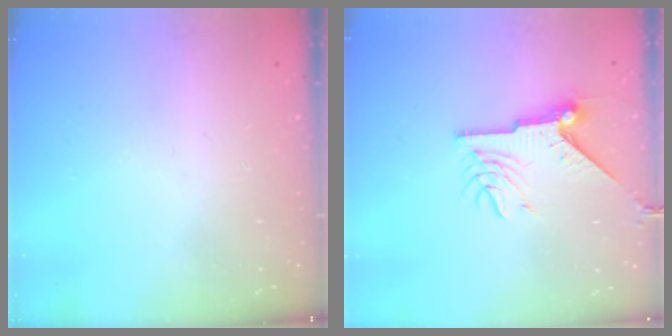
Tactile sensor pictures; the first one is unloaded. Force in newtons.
{"total": 9.2, "press": 9.2, "slide": 0.3}